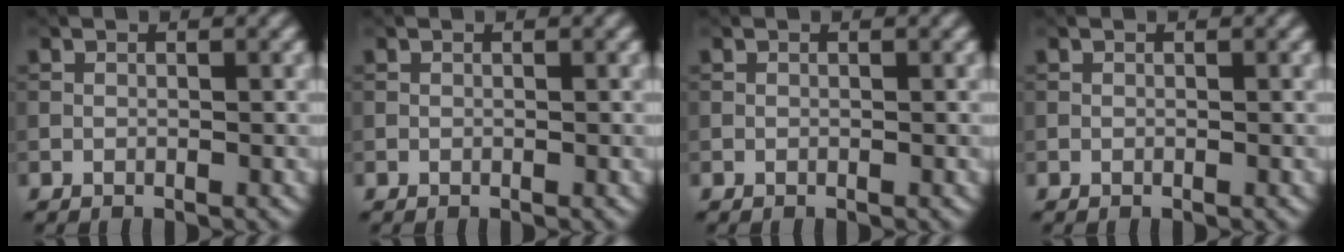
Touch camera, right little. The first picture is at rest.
{"total": 0.0}
{"total": 0.0}
{"total": 0.0}